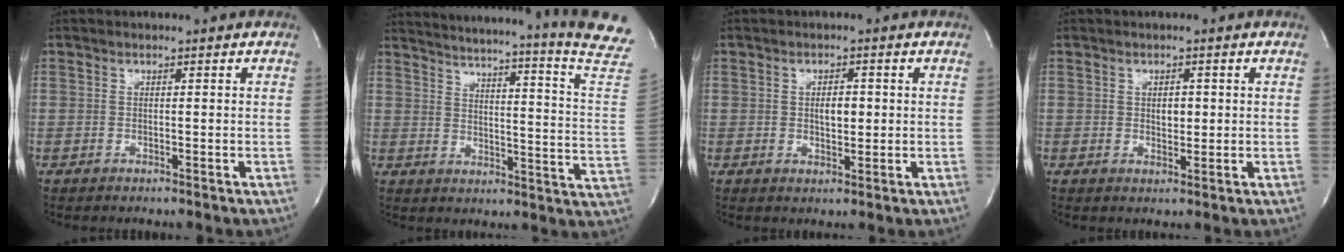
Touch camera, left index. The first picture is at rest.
{"total": 25.7, "force": [23.1, -2.7, 10.9], "torque": [-0.168, -0.117, 0.274]}
{"total": 2.8, "force": [-0.1, 1.3, 2.4], "torque": [-0.040, -0.005, 0.000]}
{"total": 1.8, "force": [0.0, 1.0, 1.5], "torque": [-0.024, -0.007, 0.001]}